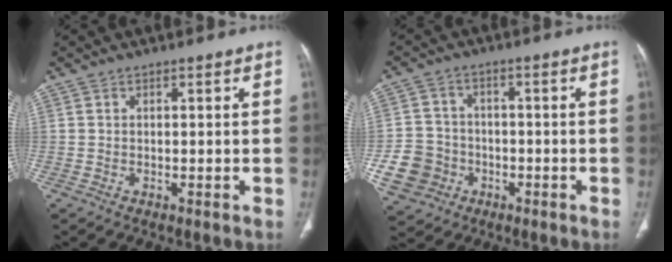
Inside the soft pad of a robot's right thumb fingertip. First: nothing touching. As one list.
[{"total": 9.2, "force": [-3.0, 8.2, 2.7], "torque": [-0.041, 0.022, -0.046]}]